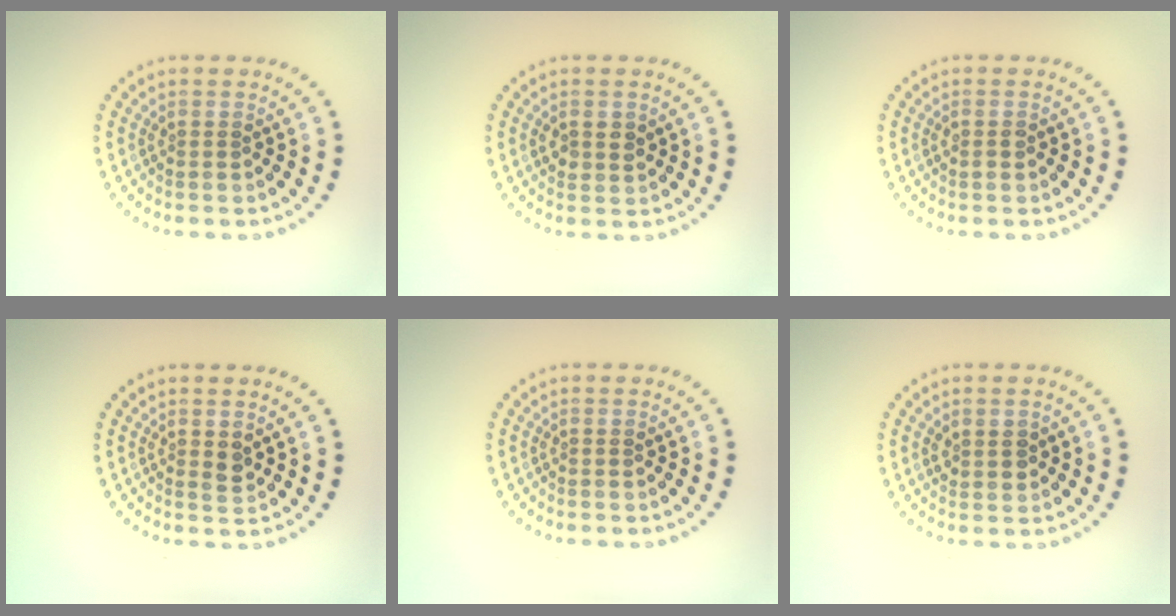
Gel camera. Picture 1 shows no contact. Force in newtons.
{"total": 1.5, "press": 1.5, "slide": 0.4}
{"total": 0.7, "press": 0.7, "slide": 0.3}
{"total": 1.1, "press": 1.0, "slide": 0.3}
{"total": 0.0}
{"total": 1.7, "press": 1.6, "slide": 0.6}